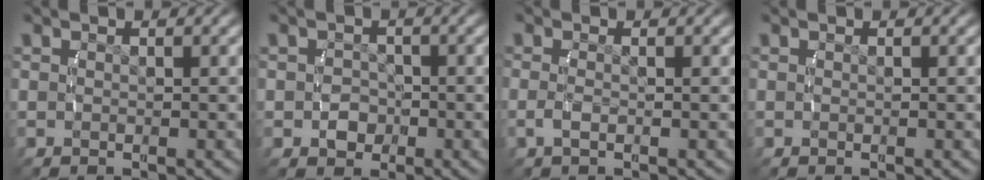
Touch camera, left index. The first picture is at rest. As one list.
[{"total": 1.9, "force": [-0.8, 1.6, 0.5], "torque": [0.002, -0.008, -0.011]}, {"total": 1.1, "force": [-0.6, -0.1, 1.0], "torque": [-0.029, -0.010, -0.005]}, {"total": 0.0}]